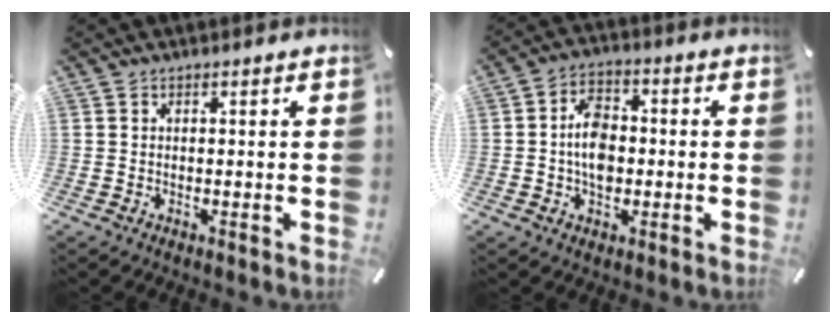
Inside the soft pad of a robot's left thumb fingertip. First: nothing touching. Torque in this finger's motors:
{"motor_torque": [0.30, 0.22, 0.87, -0.35, 0.39]}